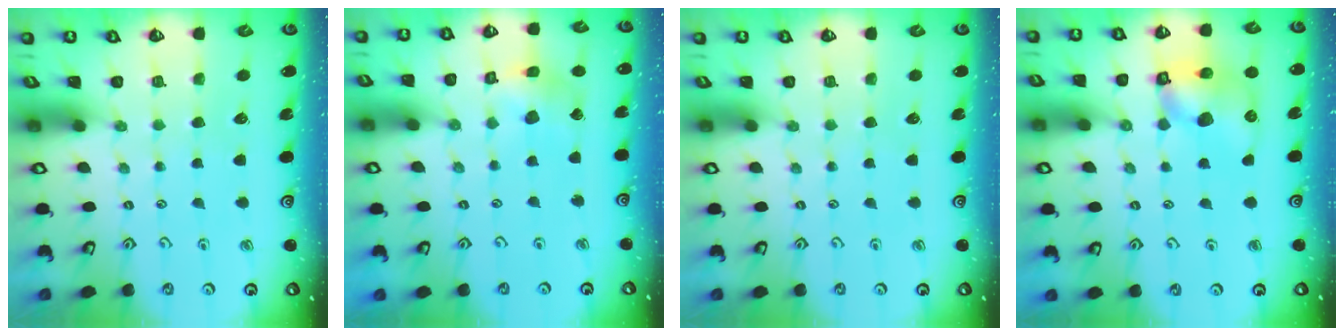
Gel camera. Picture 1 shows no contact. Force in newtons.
{"total": 6.3, "press": 6.3, "slide": 0.5}
{"total": 0.0}
{"total": 10.8, "press": 10.6, "slide": 1.7}